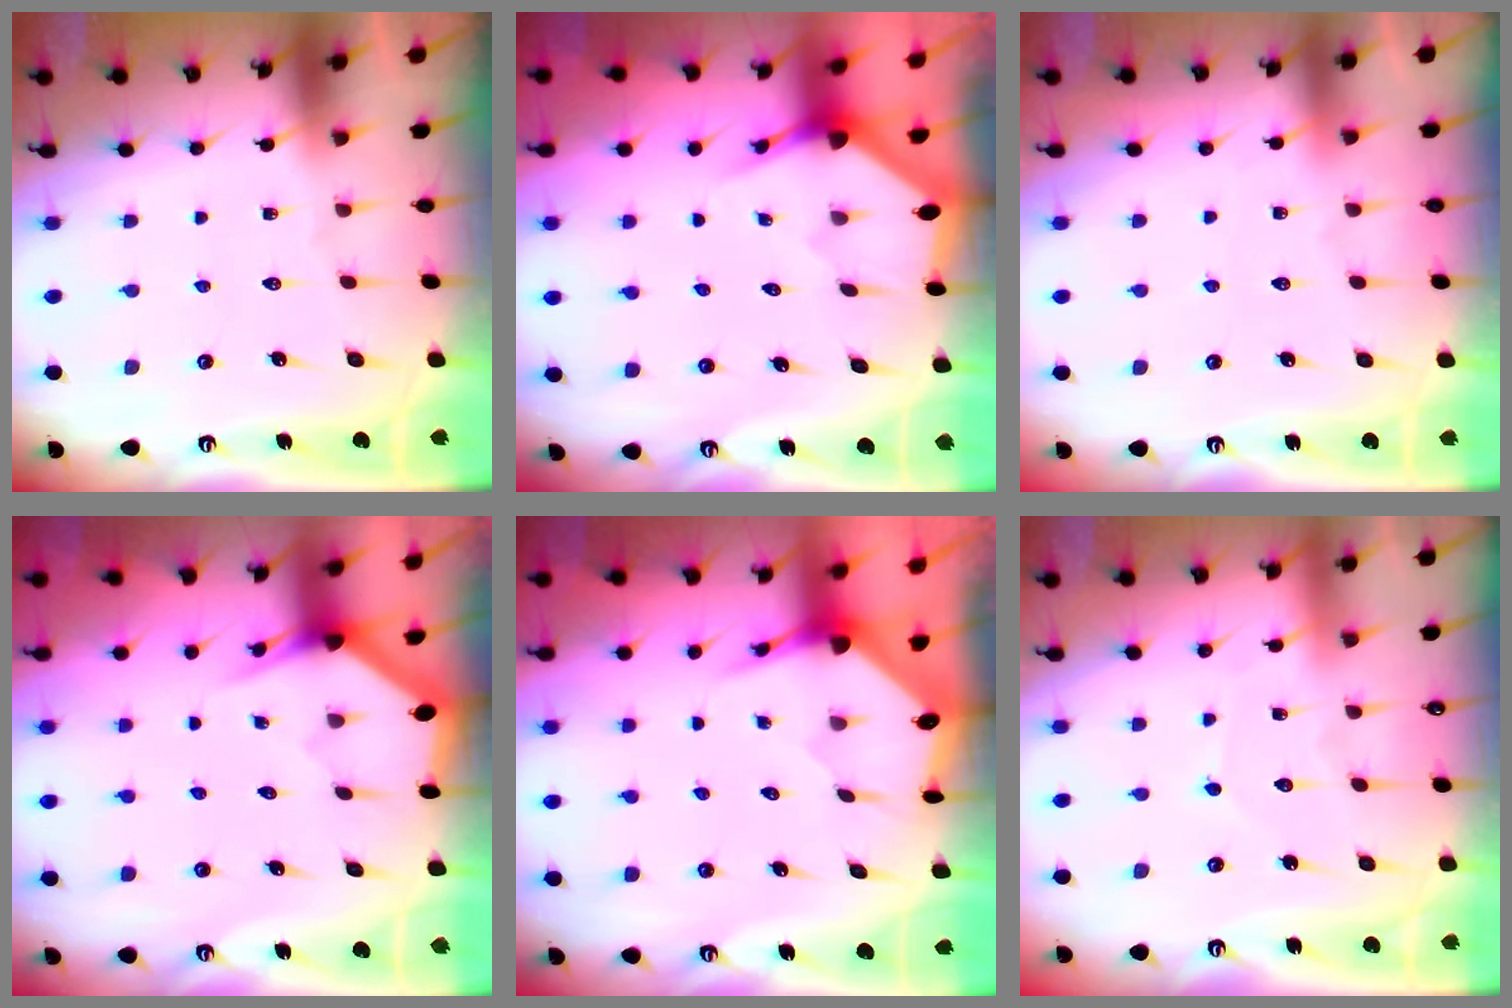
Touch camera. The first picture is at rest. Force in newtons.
{"total": 3.1, "press": 3.1, "slide": 0.1}
{"total": 2.5, "press": 2.5, "slide": 0.4}
{"total": 3.1, "press": 3.1, "slide": 0.2}
{"total": 3.4, "press": 3.4, "slide": 0.4}
{"total": 3.5, "press": 3.4, "slide": 0.3}